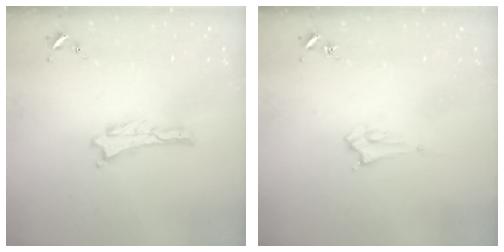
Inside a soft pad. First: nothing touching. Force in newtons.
{"total": 1.6, "press": 1.6, "slide": 0.2}